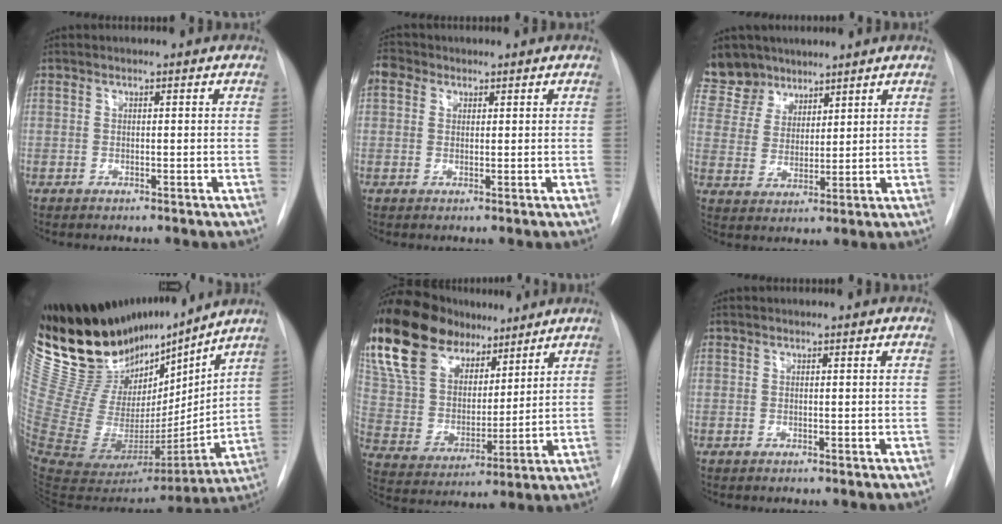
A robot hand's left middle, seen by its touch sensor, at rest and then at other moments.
{"total": 2.6, "force": [1.3, 2.2, 0.5], "torque": [-0.013, 0.012, 0.025]}
{"total": 9.1, "force": [7.6, 5.1, 0.3], "torque": [-0.009, 0.008, 0.156]}
{"total": 31.3, "force": [26.1, 9.2, 14.7], "torque": [-0.268, -0.022, 0.447]}
{"total": 18.9, "force": [13.9, 9.6, 8.6], "torque": [-0.179, 0.037, 0.257]}
{"total": 0.0}